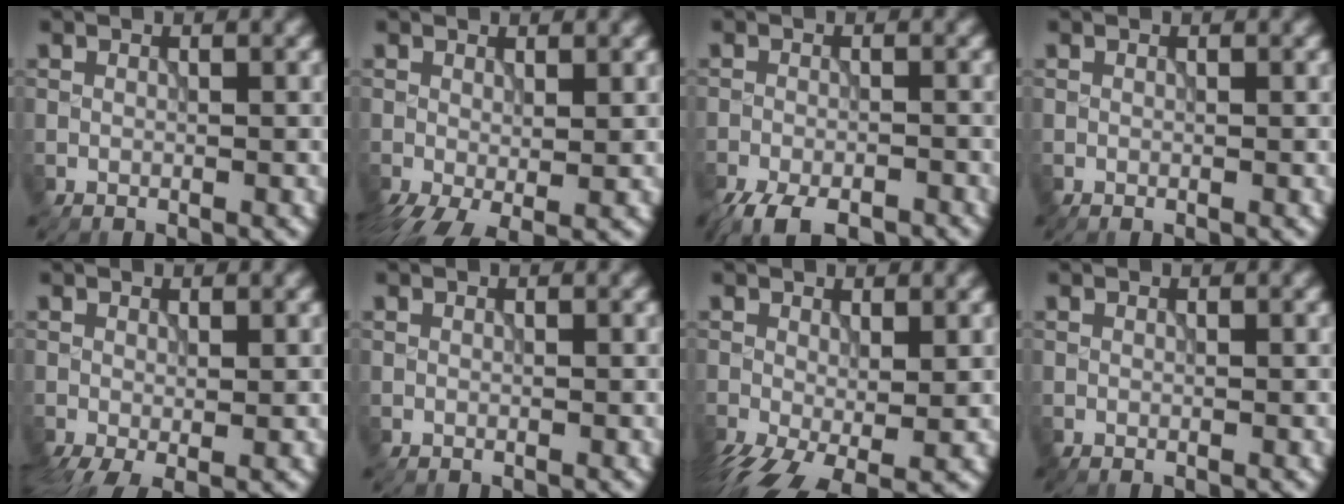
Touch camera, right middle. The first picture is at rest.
{"total": 4.0, "force": [-1.6, 1.7, 3.3], "torque": [-0.069, -0.015, -0.026]}
{"total": 6.6, "force": [-5.4, 1.8, 3.4], "torque": [-0.056, -0.026, -0.088]}
{"total": 0.0}
{"total": 2.7, "force": [-1.1, 0.9, 2.3], "torque": [-0.046, -0.013, -0.019]}
{"total": 0.0}
{"total": 6.6, "force": [-2.8, 3.0, 5.2], "torque": [-0.111, -0.029, -0.040]}
{"total": 0.0}